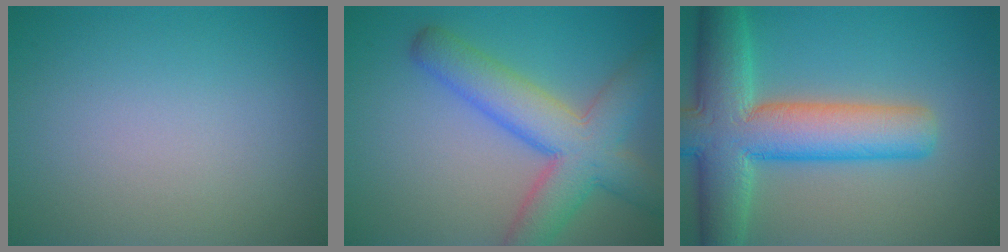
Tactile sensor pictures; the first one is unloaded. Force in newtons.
{"total": 7.6, "press": 7.6, "slide": 0.4}
{"total": 10.5, "press": 10.5, "slide": 0.6}